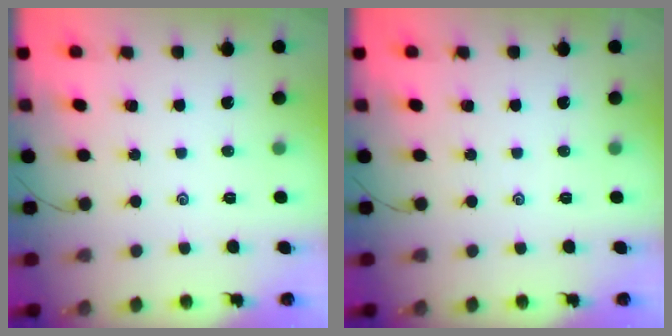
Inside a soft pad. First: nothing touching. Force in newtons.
{"total": 0.0}